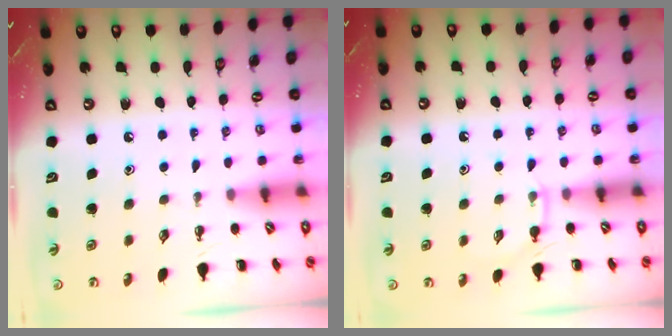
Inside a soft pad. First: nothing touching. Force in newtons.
{"total": 3.7, "press": 3.4, "slide": 1.4}